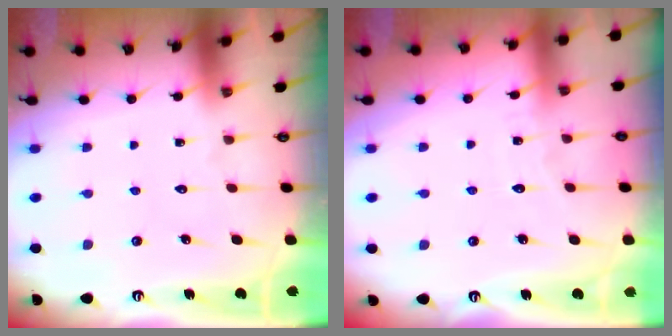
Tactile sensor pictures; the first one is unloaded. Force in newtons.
{"total": 2.9, "press": 2.9, "slide": 0.4}